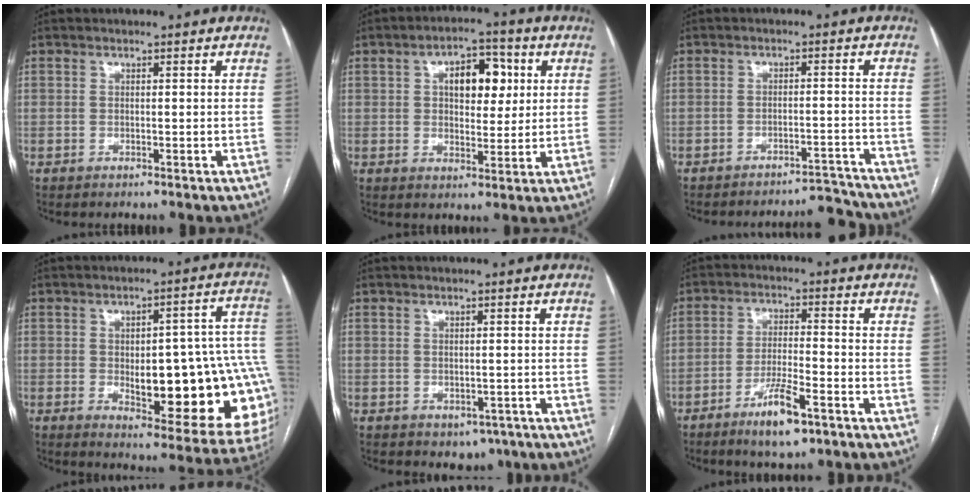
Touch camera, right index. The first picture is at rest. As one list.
[{"total": 8.2, "force": [2.2, 4.0, 6.7], "torque": [-0.099, 0.019, 0.034]}, {"total": 7.7, "force": [-7.7, -0.1, -0.2], "torque": [0.011, 0.012, -0.107]}, {"total": 22.9, "force": [-3.3, 7.0, 21.6], "torque": [-0.182, 0.028, -0.016]}, {"total": 3.3, "force": [-1.6, 2.5, 1.5], "torque": [-0.006, 0.002, -0.009]}, {"total": 7.6, "force": [-4.6, 1.3, 5.9], "torque": [-0.112, -0.009, -0.078]}]